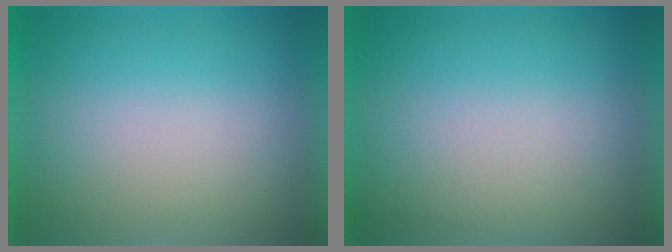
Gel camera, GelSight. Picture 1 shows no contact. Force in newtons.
{"total": 2.6}